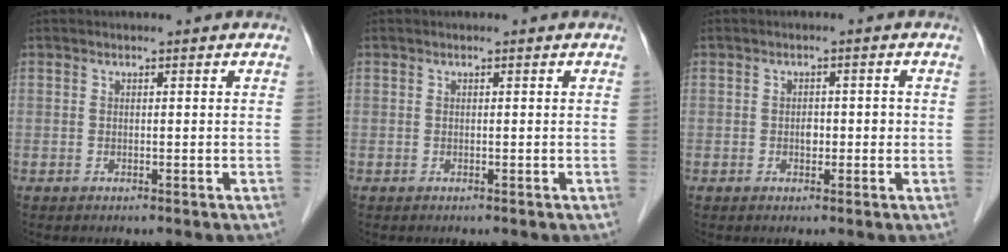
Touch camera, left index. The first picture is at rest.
{"total": 0.0}
{"total": 1.9, "force": [-0.3, 1.3, 1.4], "torque": [-0.022, 0.007, -0.004]}